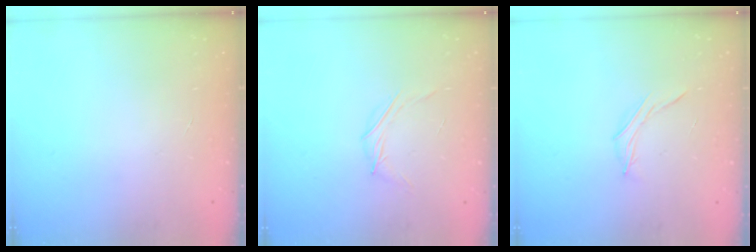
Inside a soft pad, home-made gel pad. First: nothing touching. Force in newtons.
{"total": 4.1, "press": 4.0, "slide": 1.0}
{"total": 4.9, "press": 4.7, "slide": 1.4}